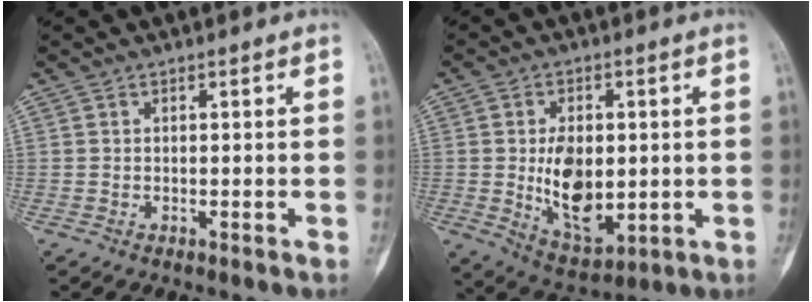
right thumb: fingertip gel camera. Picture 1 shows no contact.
{"total": 14.4, "force": [-0.7, 8.7, 11.5], "torque": [-0.160, -0.012, 0.009]}